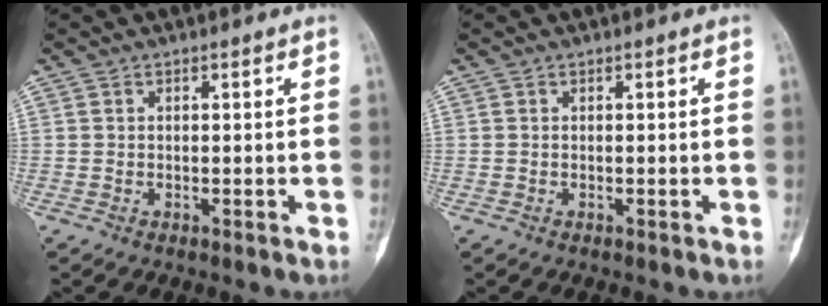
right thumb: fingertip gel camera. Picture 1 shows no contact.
{"total": 0.0}